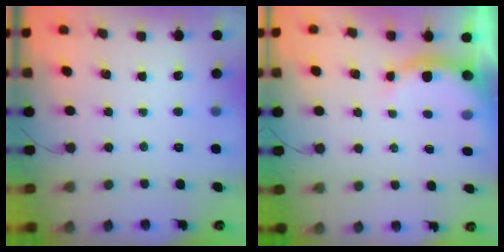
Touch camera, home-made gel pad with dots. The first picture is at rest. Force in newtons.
{"total": 6.6, "press": 6.6, "slide": 0.1}